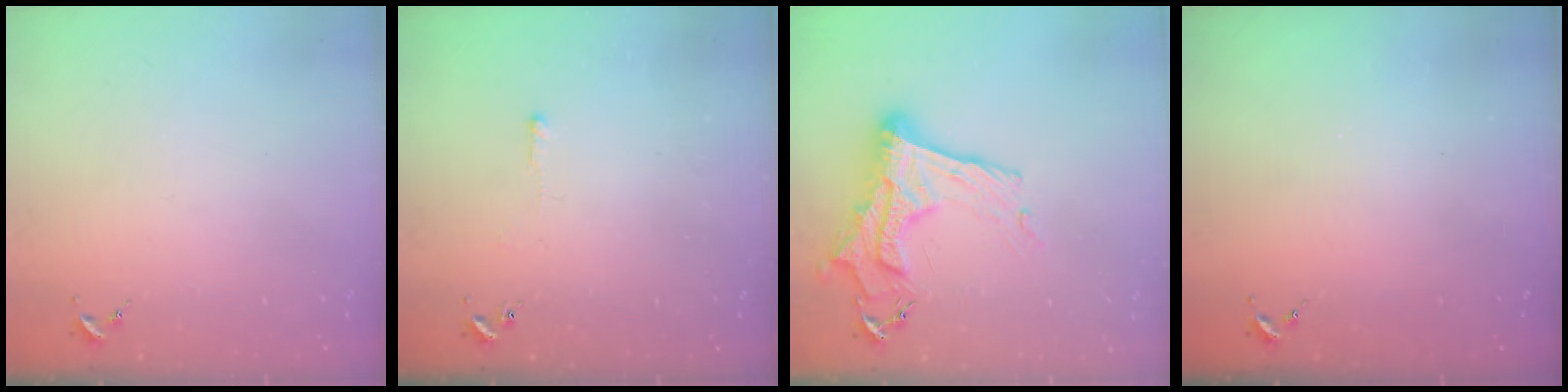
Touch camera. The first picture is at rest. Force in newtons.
{"total": 2.6, "press": 2.6, "slide": 0.4}
{"total": 17.3, "press": 17.3, "slide": 1.4}
{"total": 0.0}